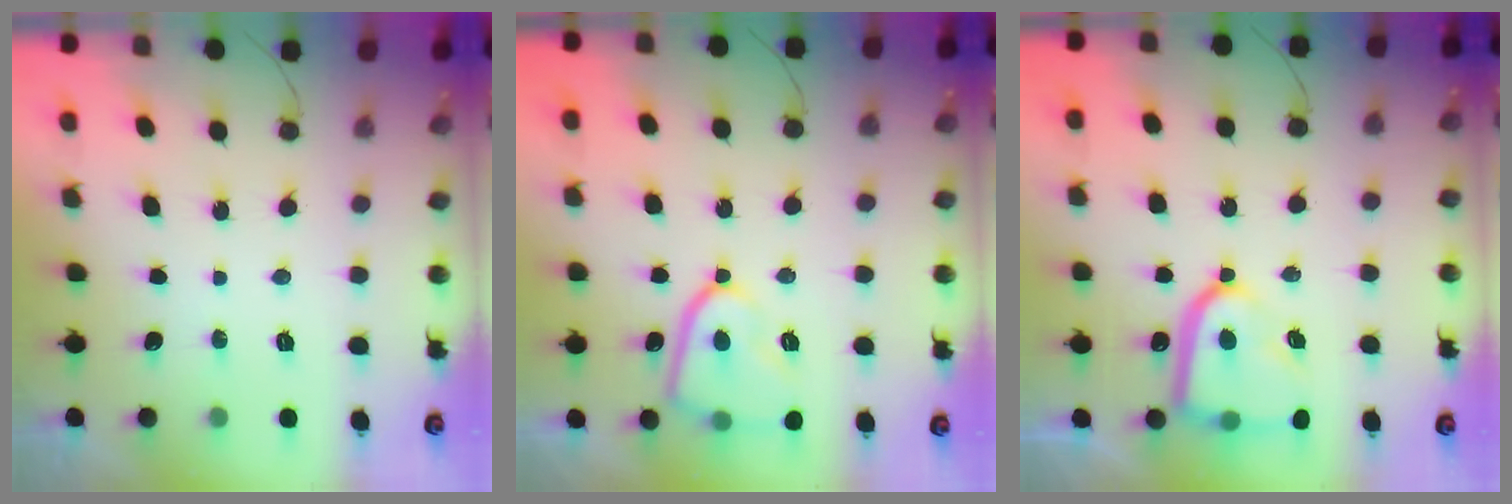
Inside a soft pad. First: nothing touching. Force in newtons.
{"total": 13.2, "press": 13.2, "slide": 1.4}
{"total": 16.1, "press": 16.1, "slide": 1.2}